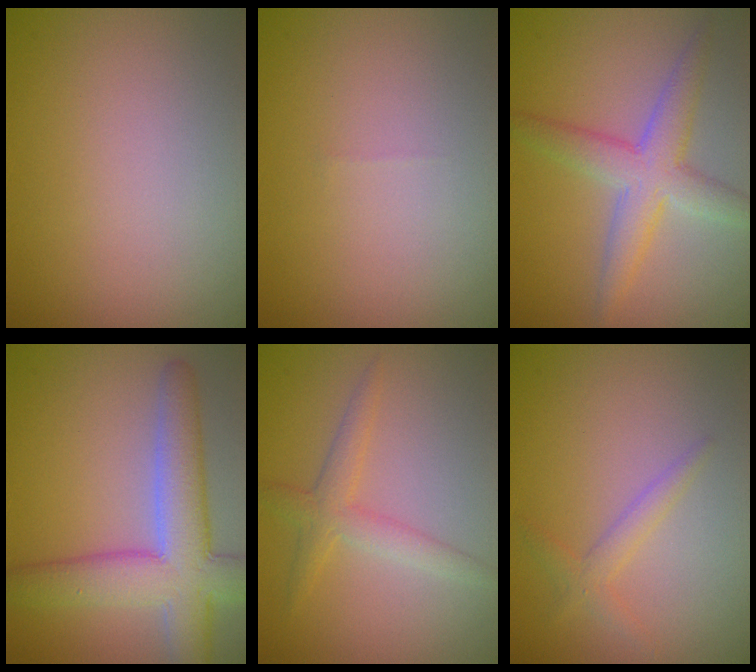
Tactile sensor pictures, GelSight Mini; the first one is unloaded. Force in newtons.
{"total": 0.0}
{"total": 4.4, "press": 4.4, "slide": 0.2}
{"total": 7.4, "press": 7.4, "slide": 0.6}
{"total": 2.5, "press": 2.5, "slide": 0.1}
{"total": 1.5, "press": 1.5, "slide": 0.1}